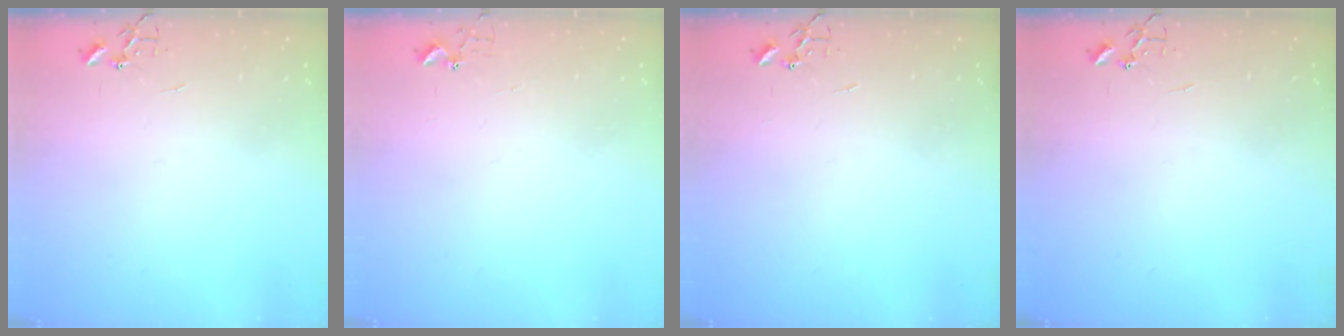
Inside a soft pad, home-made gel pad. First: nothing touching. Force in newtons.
{"total": 2.7, "press": 2.7, "slide": 0.3}
{"total": 0.0}
{"total": 0.0}